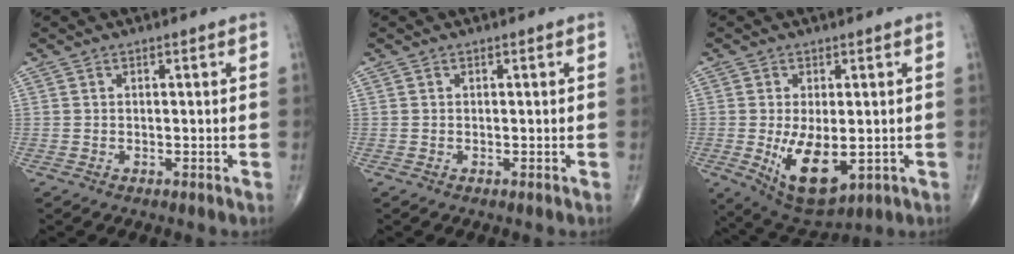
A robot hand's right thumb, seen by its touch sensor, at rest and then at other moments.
{"total": 0.0}
{"total": 11.1, "force": [-2.0, 5.6, 9.4], "torque": [-0.148, -0.019, -0.014]}